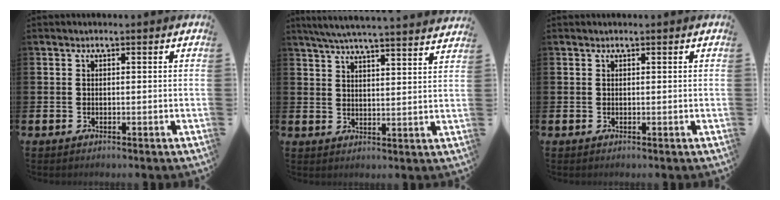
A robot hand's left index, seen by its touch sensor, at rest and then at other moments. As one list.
[{"total": 6.3, "force": [6.0, -0.2, 1.8], "torque": [-0.048, -0.034, 0.105]}, {"total": 0.0}]